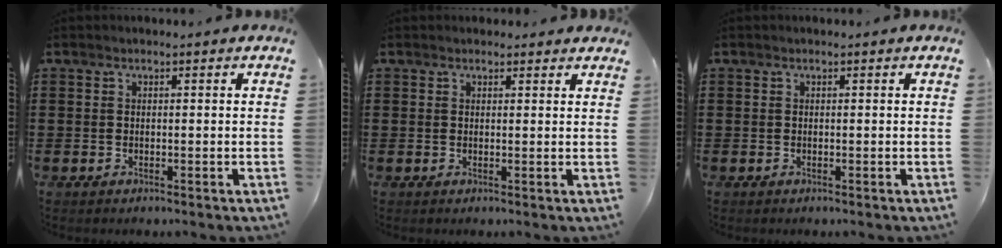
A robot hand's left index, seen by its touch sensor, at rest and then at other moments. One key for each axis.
{"total": 1.1, "fx": 1.0, "fy": 0.4, "fz": 0.2, "tx": -0.006, "ty": 0.003, "tz": 0.021}
{"total": 0.0}